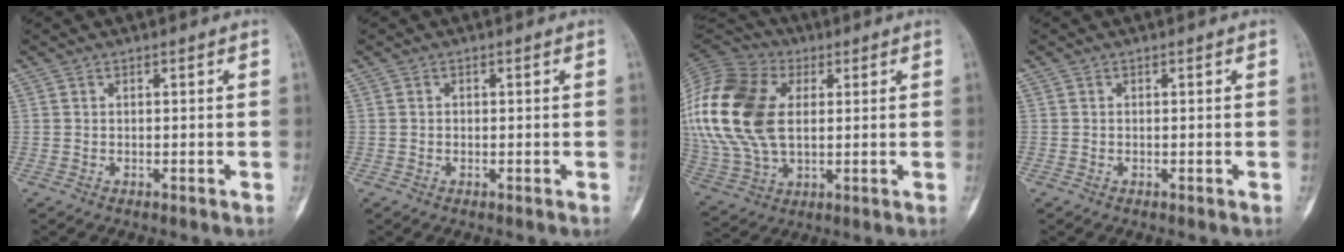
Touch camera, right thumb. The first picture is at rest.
{"total": 0.0}
{"total": 25.4, "force": [4.4, 16.1, 19.1], "torque": [-0.440, 0.010, 0.083]}
{"total": 0.0}